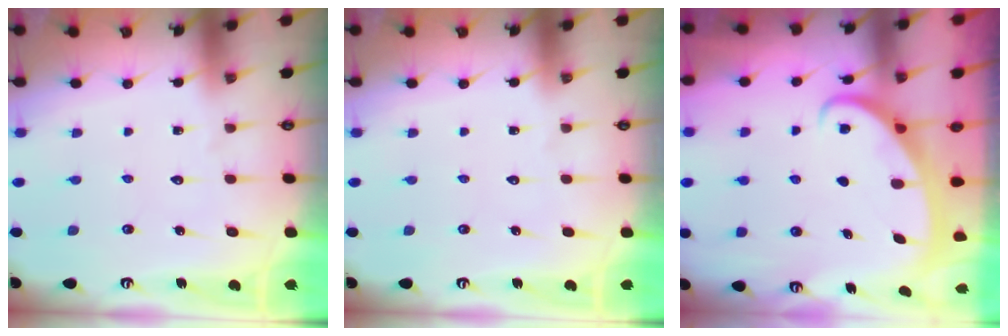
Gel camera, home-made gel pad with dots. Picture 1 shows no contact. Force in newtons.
{"total": 0.0}
{"total": 2.6, "press": 2.6, "slide": 0.3}